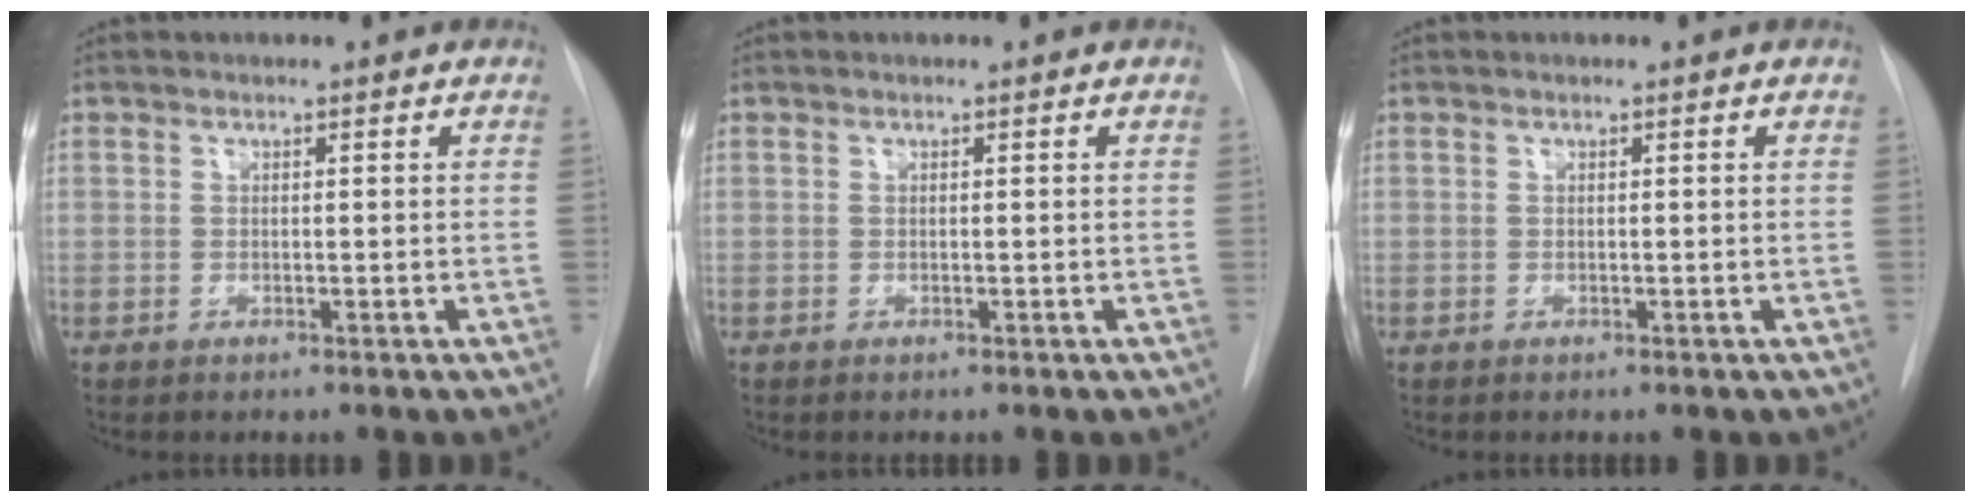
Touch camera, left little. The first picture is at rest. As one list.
[{"total": 0.0}, {"total": 0.0}]